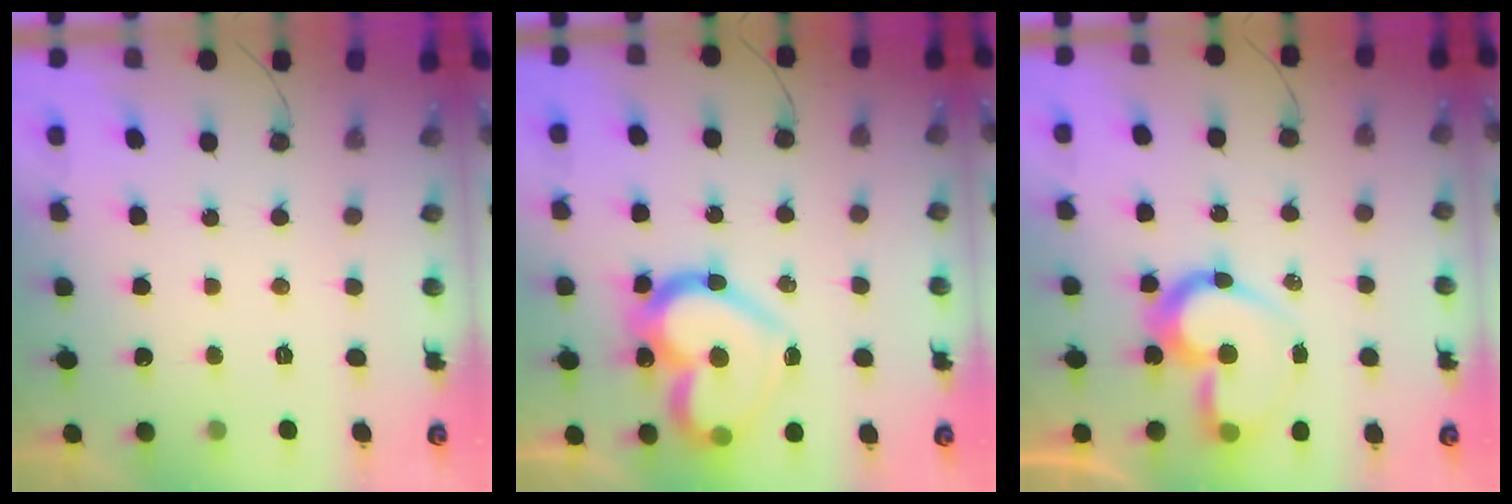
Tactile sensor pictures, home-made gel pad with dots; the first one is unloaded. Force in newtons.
{"total": 21.2, "press": 21.1, "slide": 1.5}
{"total": 13.3, "press": 13.1, "slide": 1.9}